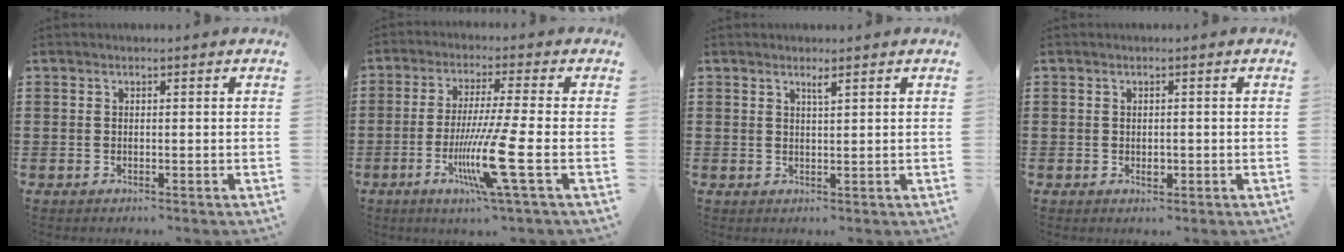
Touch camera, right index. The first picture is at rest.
{"total": 11.3, "force": [-3.4, -0.3, 10.7], "torque": [-0.212, -0.025, -0.067]}
{"total": 1.3, "force": [1.0, 0.0, 0.9], "torque": [-0.019, -0.002, 0.018]}
{"total": 1.2, "force": [-0.2, 0.8, 0.9], "torque": [-0.017, 0.002, -0.004]}